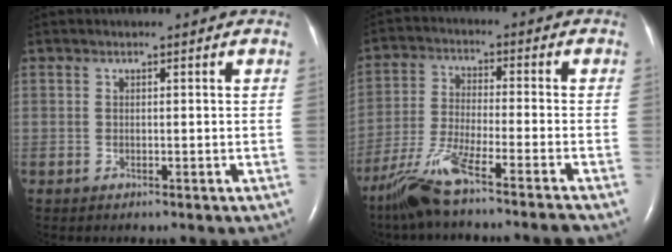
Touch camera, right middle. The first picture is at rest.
{"total": 12.1, "force": [-9.4, -0.9, 7.6], "torque": [-0.146, -0.028, -0.165]}